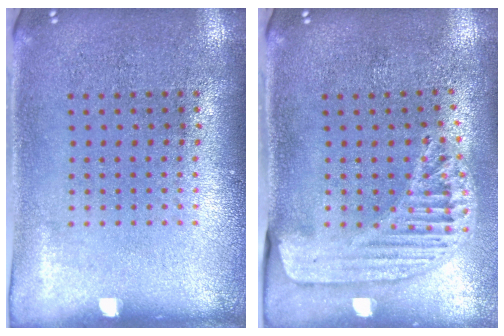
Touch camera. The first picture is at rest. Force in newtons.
{"total": 1.5, "press": 1.5, "slide": 0.2}